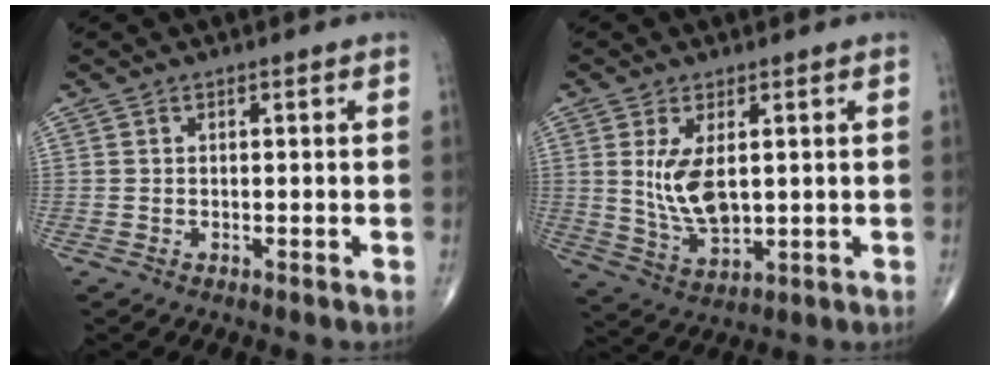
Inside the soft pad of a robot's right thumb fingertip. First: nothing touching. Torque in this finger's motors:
{"motor_torque": [-0.02, 0.49, 0.42, 0.27, 0.18]}